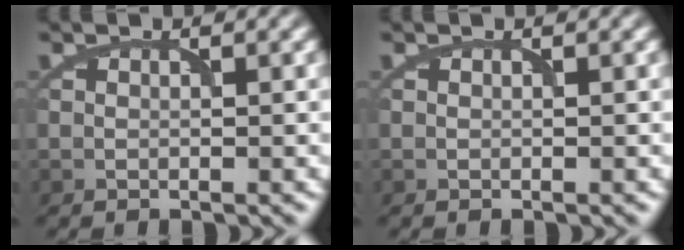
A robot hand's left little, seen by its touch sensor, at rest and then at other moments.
{"total": 0.0}